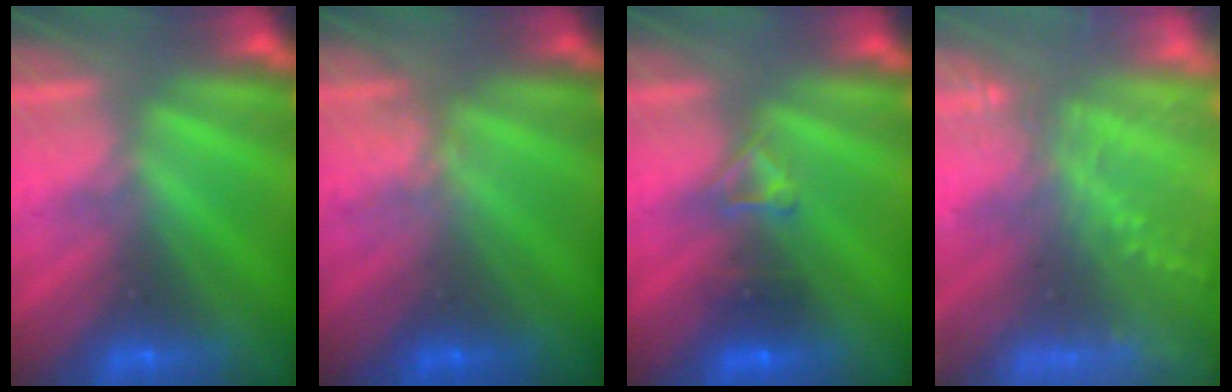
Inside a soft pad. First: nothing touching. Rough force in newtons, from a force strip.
{"total": 1.8}
{"total": 2.9}
{"total": 7.3}